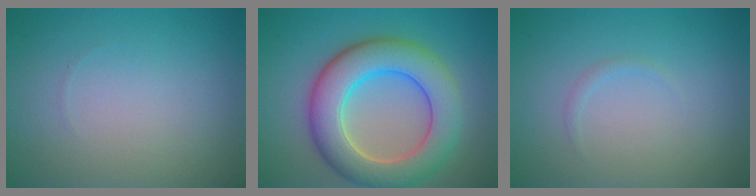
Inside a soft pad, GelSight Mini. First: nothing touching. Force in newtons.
{"total": 8.9, "press": 8.9, "slide": 0.4}
{"total": 0.5, "press": 0.5, "slide": 0.0}